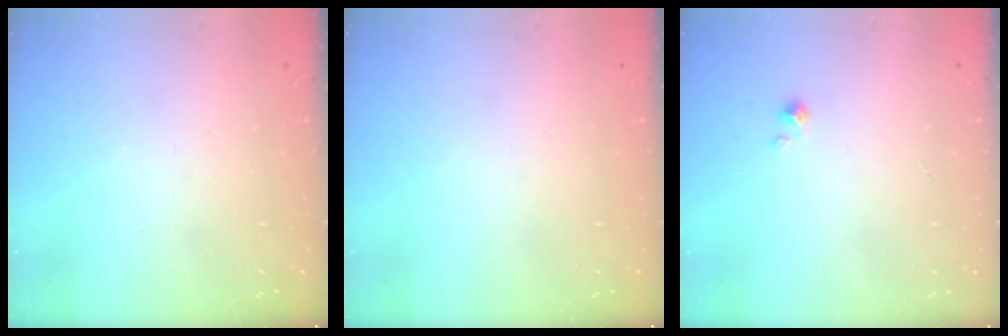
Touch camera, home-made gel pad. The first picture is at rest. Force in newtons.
{"total": 0.0}
{"total": 0.0}